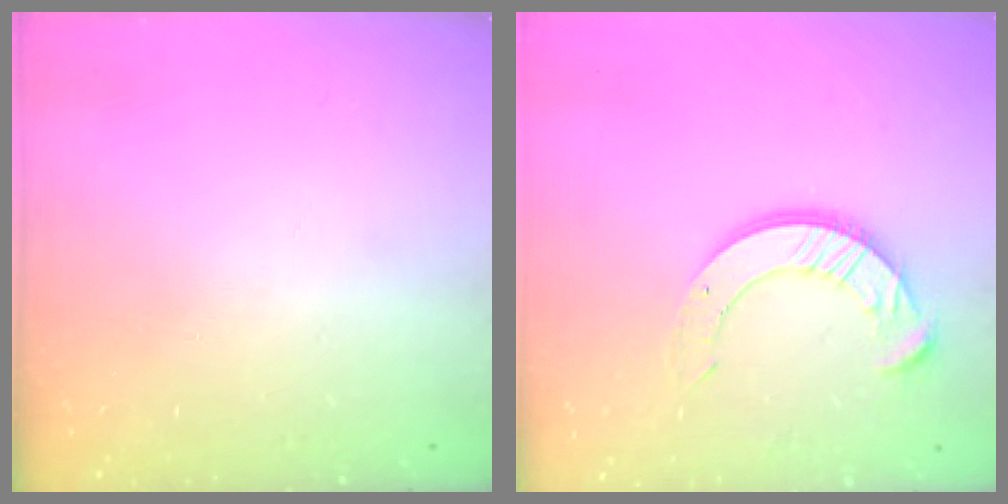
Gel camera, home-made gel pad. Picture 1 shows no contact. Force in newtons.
{"total": 12.2, "press": 12.1, "slide": 1.2}